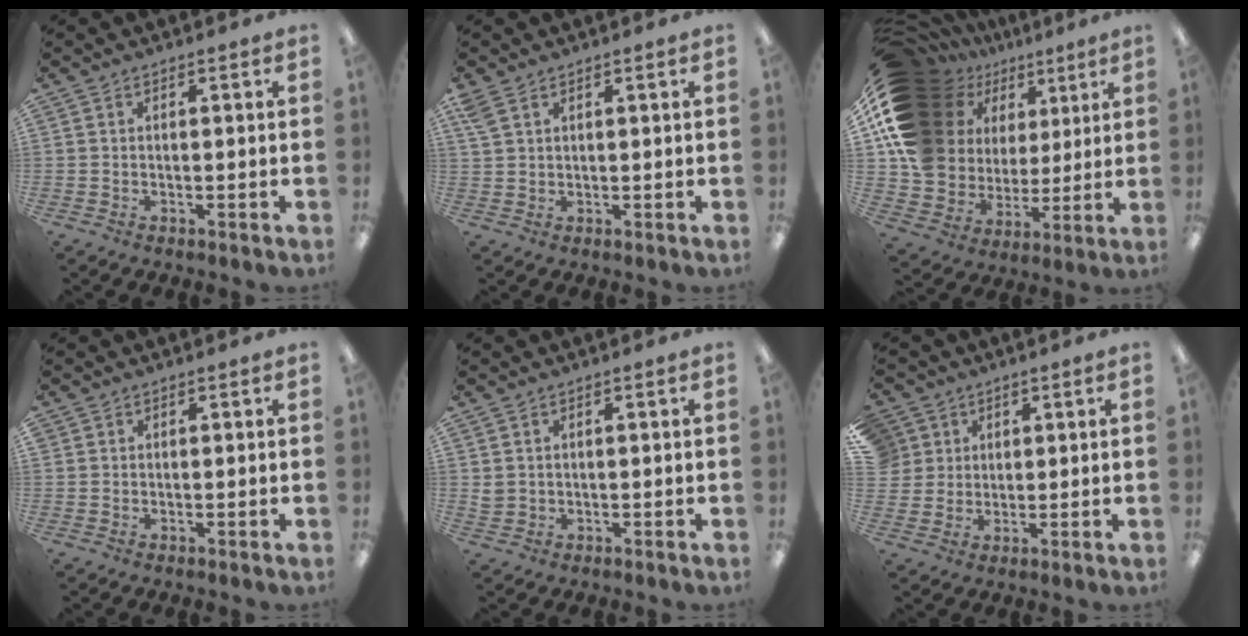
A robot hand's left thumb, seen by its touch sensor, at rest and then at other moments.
{"total": 3.6, "force": [2.2, 1.9, 2.0], "torque": [-0.046, 0.000, 0.043]}
{"total": 19.9, "force": [9.0, 15.3, 9.0], "torque": [-0.193, -0.055, 0.186]}
{"total": 0.8, "force": [0.5, 0.6, -0.1], "torque": [0.002, 0.002, 0.009]}
{"total": 1.9, "force": [0.7, 1.7, 0.4], "torque": [-0.011, 0.002, 0.013]}
{"total": 6.3, "force": [3.0, 5.6, 0.1], "torque": [-0.014, -0.006, 0.060]}